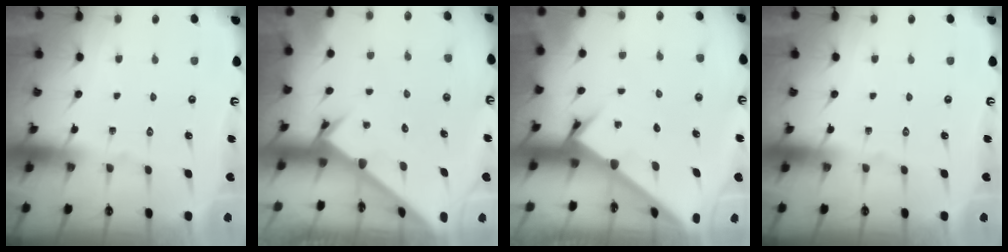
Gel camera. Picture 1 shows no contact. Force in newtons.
{"total": 2.7, "press": 2.7, "slide": 0.3}
{"total": 2.3, "press": 2.3, "slide": 0.3}
{"total": 0.0}